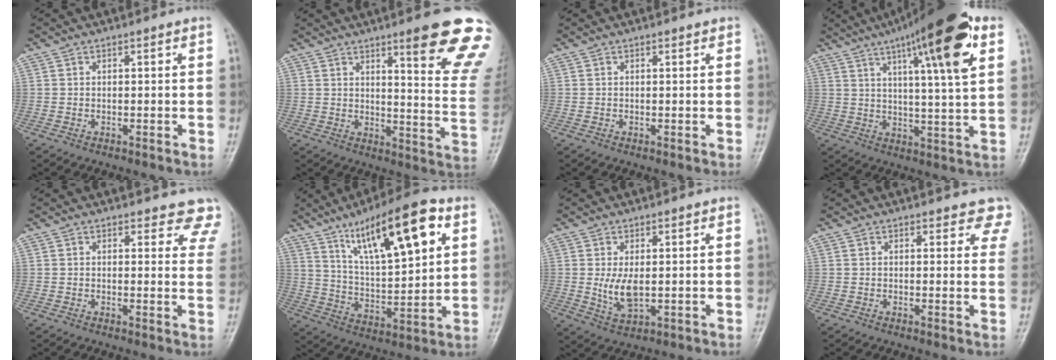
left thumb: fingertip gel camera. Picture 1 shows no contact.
{"total": 17.8, "force": [11.3, 2.0, 13.5], "torque": [-0.141, -0.066, 0.141]}
{"total": 0.6, "force": [0.4, 0.2, 0.4], "torque": [-0.007, -0.001, 0.003]}
{"total": 19.0, "force": [8.9, 3.7, 16.4], "torque": [-0.231, -0.012, 0.127]}
{"total": 7.7, "force": [7.0, 3.0, 1.3], "torque": [0.037, -0.032, 0.047]}
{"total": 19.4, "force": [9.2, 5.8, 16.0], "torque": [-0.233, -0.027, 0.159]}
{"total": 5.5, "force": [0.3, 2.7, 4.8], "torque": [-0.087, -0.014, 0.015]}
{"total": 5.4, "force": [4.4, 2.5, 1.9], "torque": [0.017, -0.018, 0.031]}